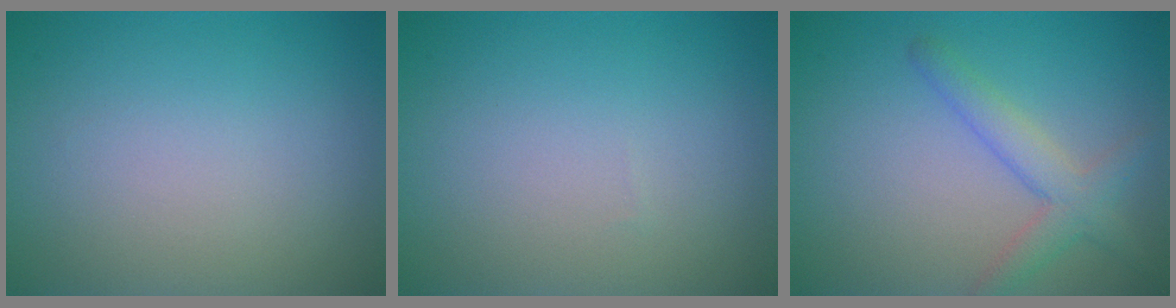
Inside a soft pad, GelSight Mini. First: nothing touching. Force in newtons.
{"total": 0.0}
{"total": 3.0, "press": 3.0, "slide": 0.2}